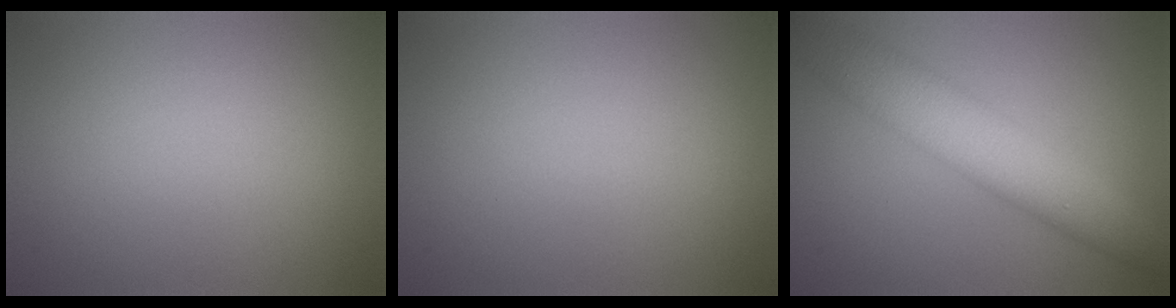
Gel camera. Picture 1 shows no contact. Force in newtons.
{"total": 0.0}
{"total": 6.8, "press": 6.8, "slide": 0.3}